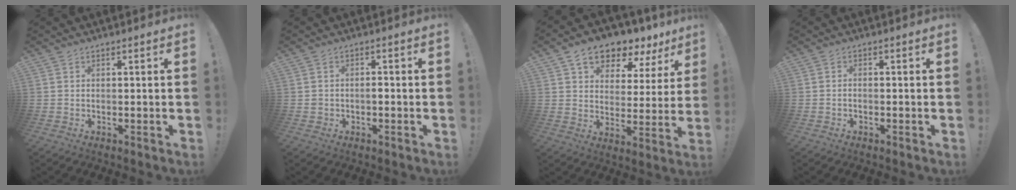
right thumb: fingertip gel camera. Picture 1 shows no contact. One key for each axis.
{"total": 1.7, "fx": -0.8, "fy": 1.2, "fz": 0.9, "tx": -0.017, "ty": 0.007, "tz": -0.015}
{"total": 10.5, "fx": 7.7, "fy": 5.6, "fz": 4.5, "tx": -0.074, "ty": -0.057, "tz": 0.139}
{"total": 0.9, "fx": -0.7, "fy": 0.3, "fz": 0.5, "tx": -0.008, "ty": 0.003, "tz": -0.013}